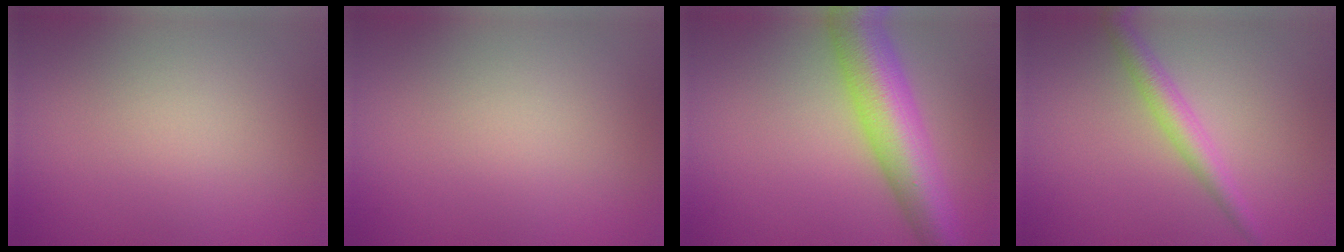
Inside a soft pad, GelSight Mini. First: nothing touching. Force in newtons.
{"total": 0.0}
{"total": 9.3, "press": 9.3, "slide": 0.3}
{"total": 2.7, "press": 2.7, "slide": 0.1}